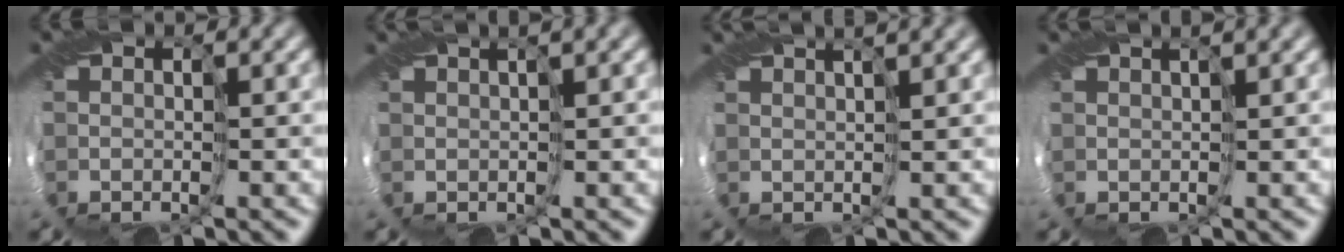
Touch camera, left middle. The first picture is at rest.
{"total": 2.0, "force": [1.2, 0.0, 1.5], "torque": [-0.031, 0.003, 0.022]}
{"total": 3.3, "force": [2.6, 0.5, 2.0], "torque": [-0.028, 0.015, 0.021]}
{"total": 1.7, "force": [1.3, 0.0, 1.1], "torque": [-0.024, 0.002, 0.021]}